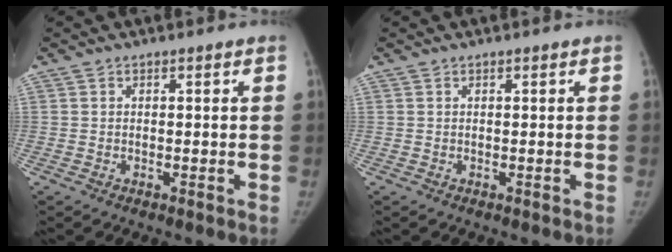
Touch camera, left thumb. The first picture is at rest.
{"total": 0.0}